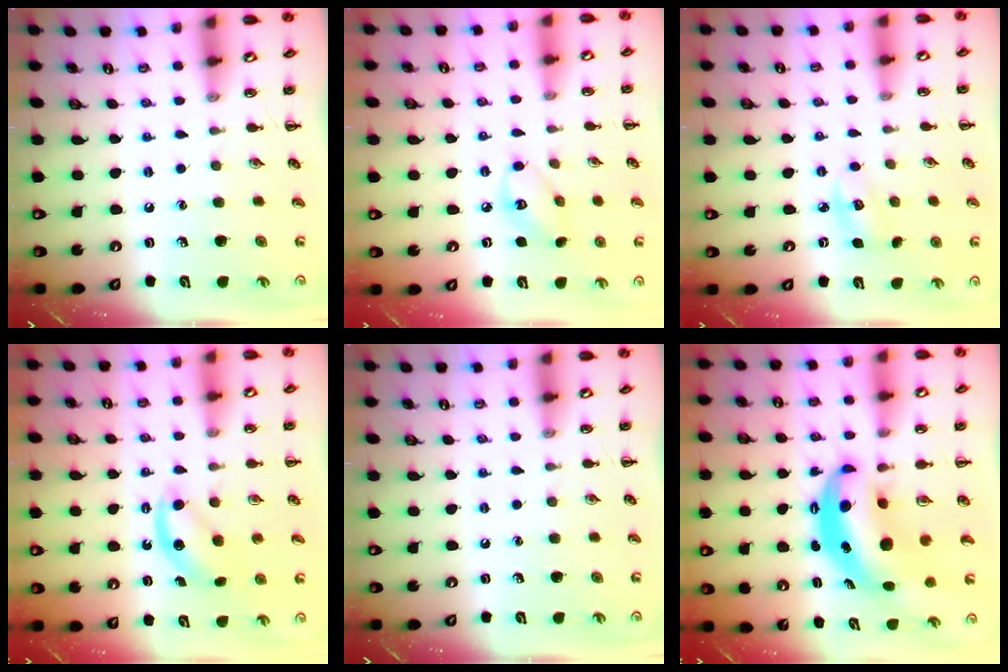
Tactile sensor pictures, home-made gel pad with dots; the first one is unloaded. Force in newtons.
{"total": 5.1, "press": 5.1, "slide": 0.6}
{"total": 3.7, "press": 3.6, "slide": 0.8}
{"total": 5.3, "press": 5.1, "slide": 1.2}
{"total": 0.0}
{"total": 9.2, "press": 8.9, "slide": 2.3}